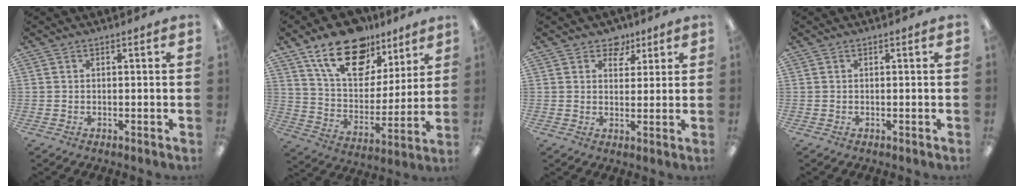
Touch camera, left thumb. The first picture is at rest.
{"total": 19.6, "force": [13.3, 10.7, 9.8], "torque": [-0.162, -0.070, 0.234]}
{"total": 5.8, "force": [4.0, 4.0, 1.3], "torque": [-0.009, -0.020, 0.071]}
{"total": 0.0}